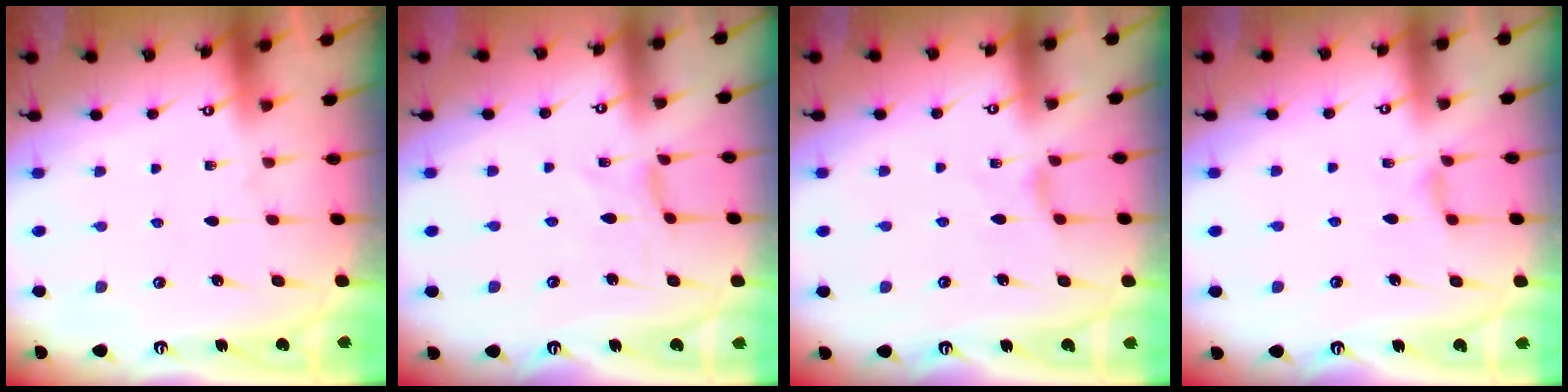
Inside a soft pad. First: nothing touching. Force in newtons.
{"total": 0.0}
{"total": 1.8, "press": 1.7, "slide": 0.5}
{"total": 2.5, "press": 2.4, "slide": 0.5}